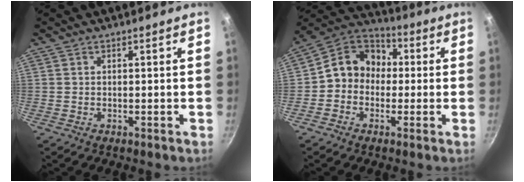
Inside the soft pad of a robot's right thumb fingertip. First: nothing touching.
{"total": 11.5, "force": [-0.5, 9.7, 6.1], "torque": [-0.072, 0.039, -0.026]}